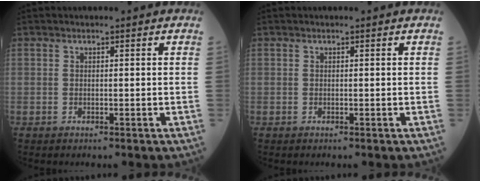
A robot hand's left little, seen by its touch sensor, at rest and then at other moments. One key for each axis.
{"total": 0.0}